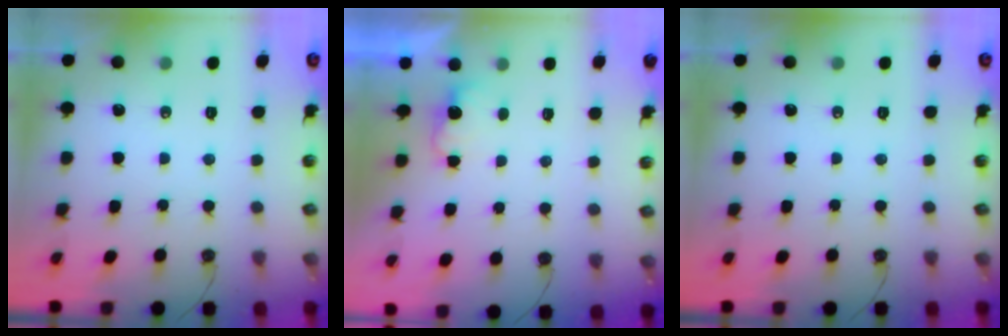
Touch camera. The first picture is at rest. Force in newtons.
{"total": 2.6, "press": 2.5, "slide": 0.9}
{"total": 0.0}